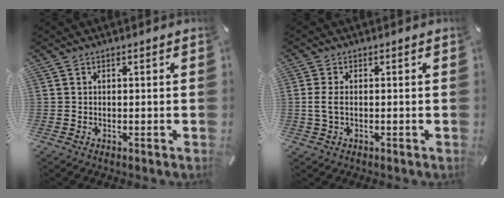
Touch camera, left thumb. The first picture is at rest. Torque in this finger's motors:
{"motor_torque": [-0.03, 0.05, 0.11, -0.10, 0.00]}